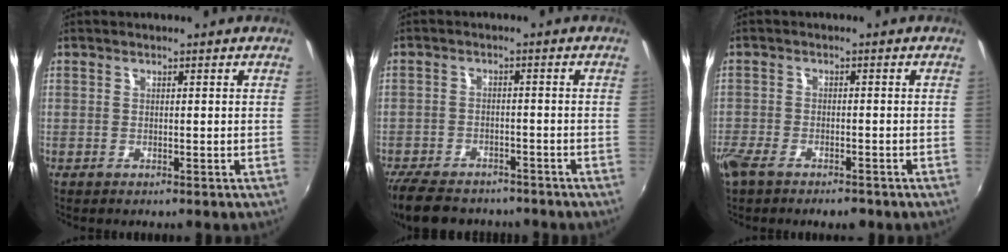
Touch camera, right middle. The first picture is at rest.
{"total": 11.1, "force": [-9.1, 4.7, 4.3], "torque": [-0.110, -0.009, -0.143]}
{"total": 7.5, "force": [-5.4, 3.1, 4.2], "torque": [-0.110, -0.023, -0.100]}